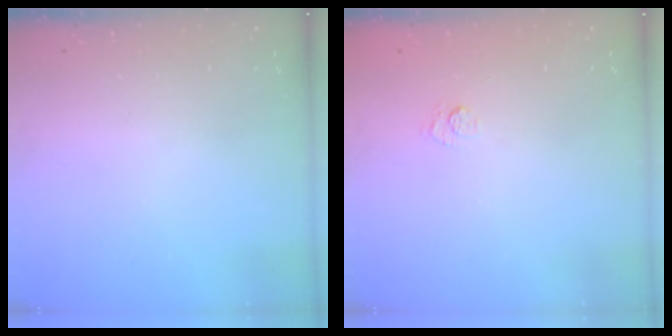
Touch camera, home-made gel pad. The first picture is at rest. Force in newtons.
{"total": 5.6, "press": 5.4, "slide": 1.4}